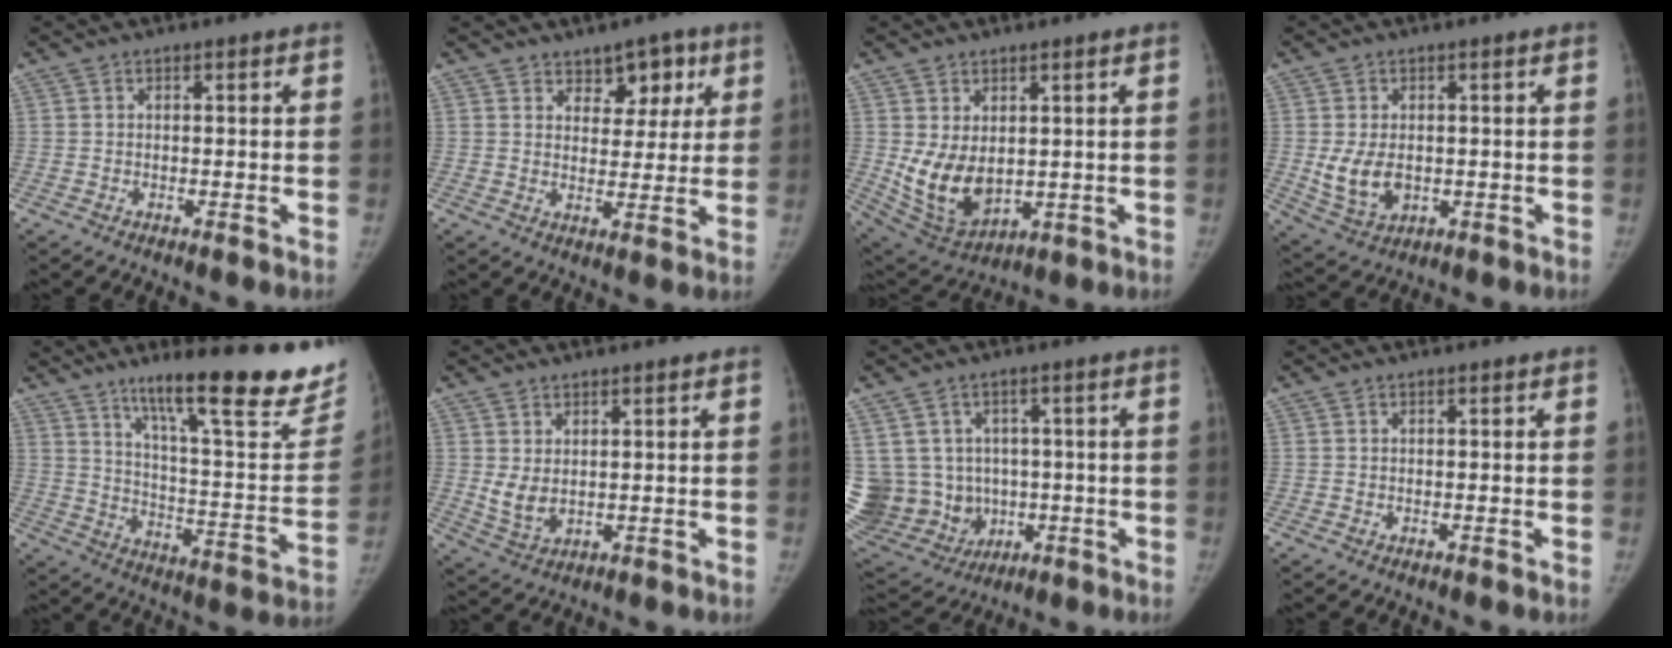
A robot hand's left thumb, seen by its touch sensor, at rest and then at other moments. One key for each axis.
{"total": 6.6, "fx": 3.8, "fy": 4.5, "fz": 3.0, "tx": 0.000, "ty": -0.018, "tz": 0.054}
{"total": 10.4, "fx": 0.8, "fy": 6.9, "fz": 7.7, "tx": -0.124, "ty": -0.019, "tz": 0.043}
{"total": 7.1, "fx": -0.3, "fy": 4.9, "fz": 5.2, "tx": -0.089, "ty": -0.012, "tz": 0.009}
{"total": 26.0, "fx": 18.2, "fy": 5.4, "fz": 17.8, "tx": -0.223, "ty": -0.087, "tz": 0.270}
{"total": 4.5, "fx": 1.4, "fy": 2.5, "fz": 3.5, "tx": -0.061, "ty": -0.016, "tz": 0.039}
{"total": 20.4, "fx": -0.5, "fy": 18.1, "fz": 9.3, "tx": -0.210, "ty": 0.025, "tz": 0.029}
{"total": 0.0}